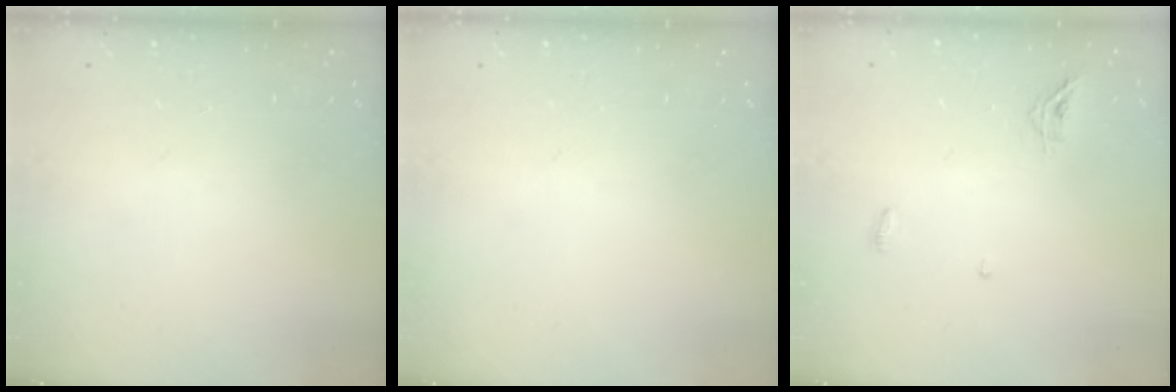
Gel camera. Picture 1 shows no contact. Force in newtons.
{"total": 0.0}
{"total": 4.9, "press": 4.8, "slide": 1.0}